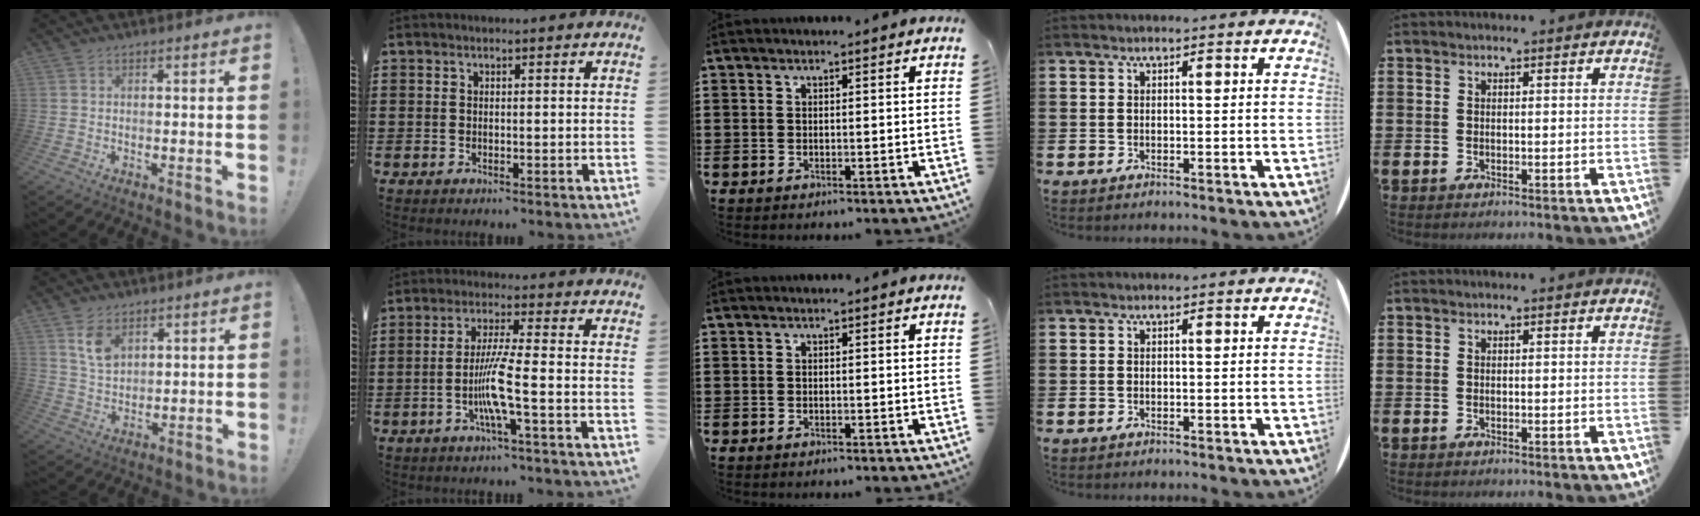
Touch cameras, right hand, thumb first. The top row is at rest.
{"thumb": {"total": 7.6, "force": [4.4, 4.8, 3.8], "torque": [-0.060, -0.018, 0.082]}, "index": {"total": 7.0, "force": [-2.2, -0.2, 6.6], "torque": [-0.142, -0.020, -0.049]}}